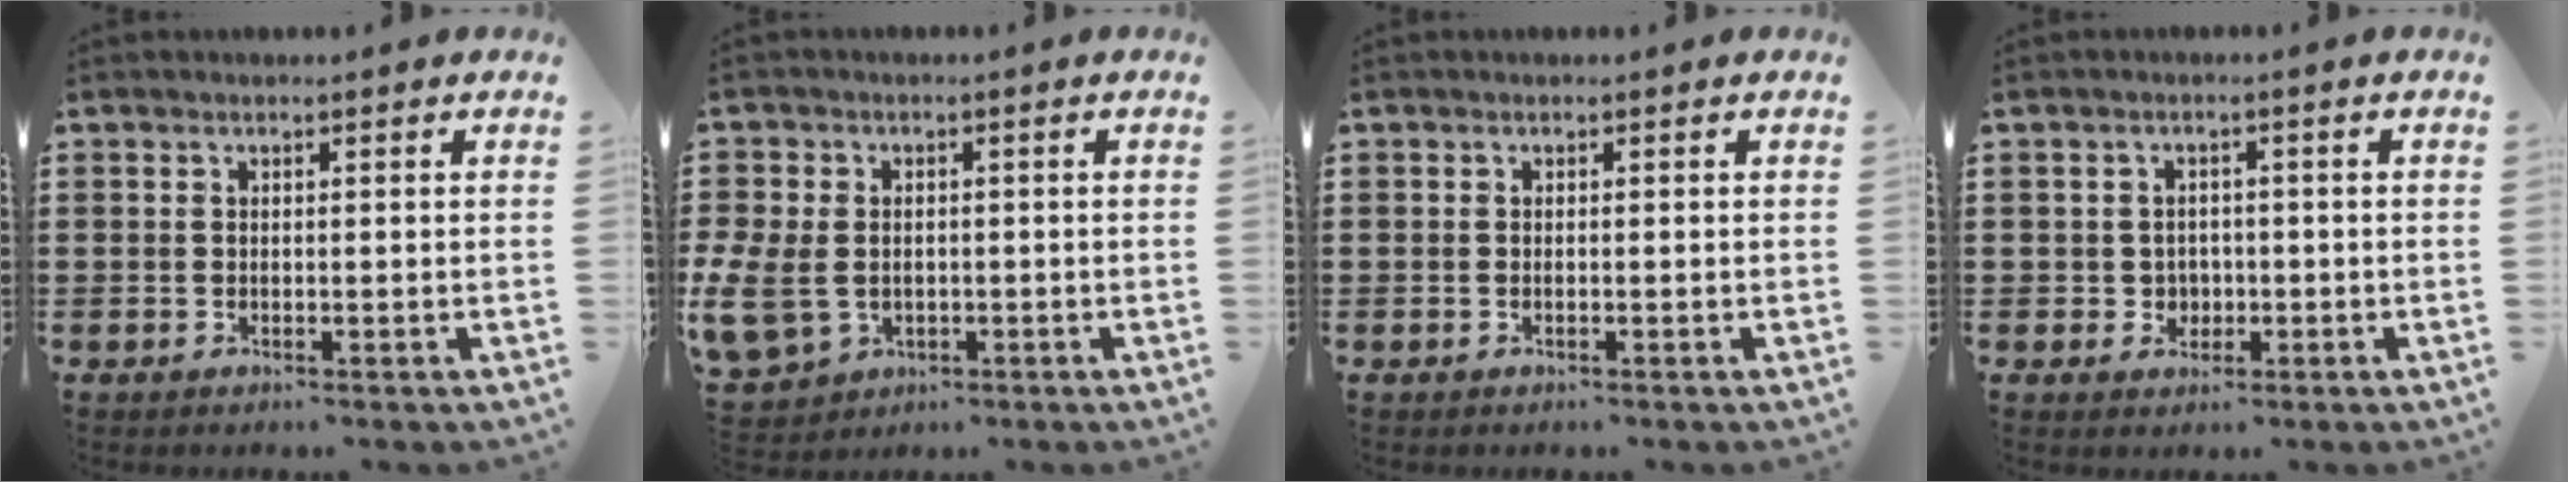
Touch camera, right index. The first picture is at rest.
{"total": 6.1, "force": [-1.0, 4.8, 3.7], "torque": [-0.113, -0.002, -0.022]}
{"total": 0.0}
{"total": 2.3, "force": [-0.4, 2.2, 0.4], "torque": [-0.016, 0.008, -0.013]}